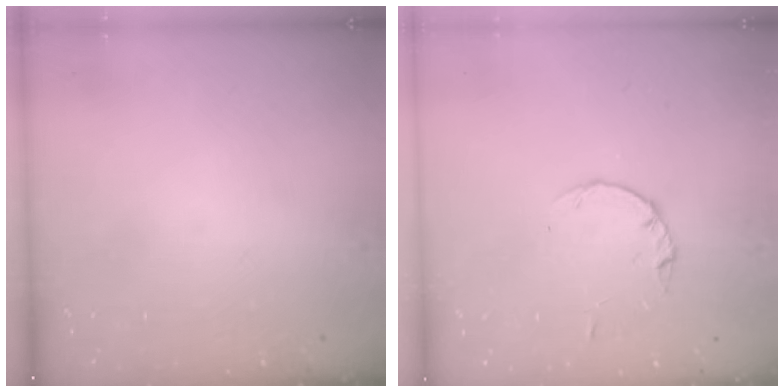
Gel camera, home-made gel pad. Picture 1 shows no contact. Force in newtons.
{"total": 2.8, "press": 2.8, "slide": 0.4}